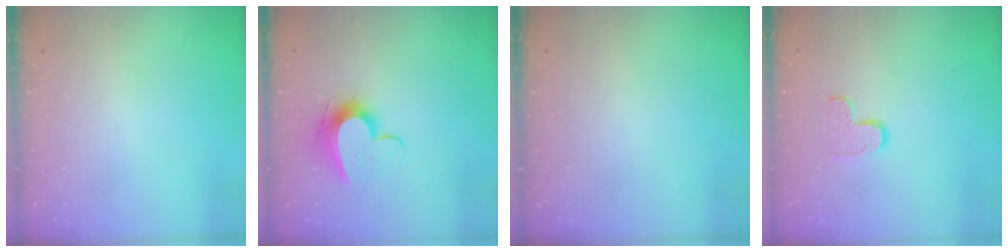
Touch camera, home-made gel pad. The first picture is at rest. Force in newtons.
{"total": 11.8, "press": 11.8, "slide": 0.6}
{"total": 0.0}
{"total": 5.7, "press": 5.7, "slide": 0.5}